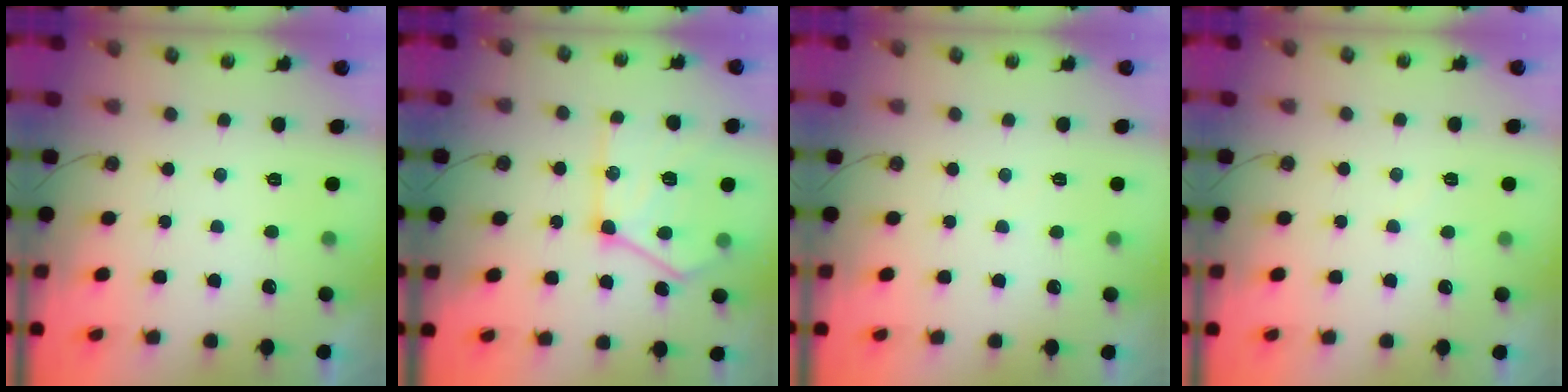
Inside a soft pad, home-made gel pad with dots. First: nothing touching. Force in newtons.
{"total": 18.7, "press": 18.7, "slide": 0.9}
{"total": 3.3, "press": 3.2, "slide": 0.5}
{"total": 5.4, "press": 5.3, "slide": 0.7}